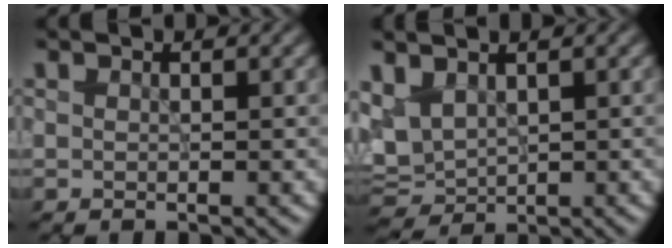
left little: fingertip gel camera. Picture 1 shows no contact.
{"total": 4.0, "force": [1.5, 2.7, 2.6], "torque": [-0.062, 0.002, 0.031]}